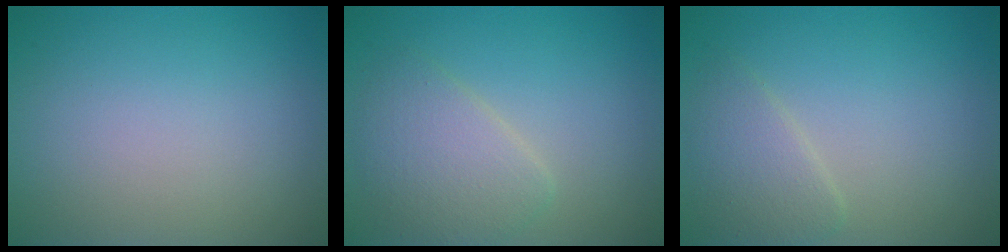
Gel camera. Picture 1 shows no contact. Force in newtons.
{"total": 3.6, "press": 3.6, "slide": 0.3}
{"total": 2.6, "press": 2.6, "slide": 0.0}